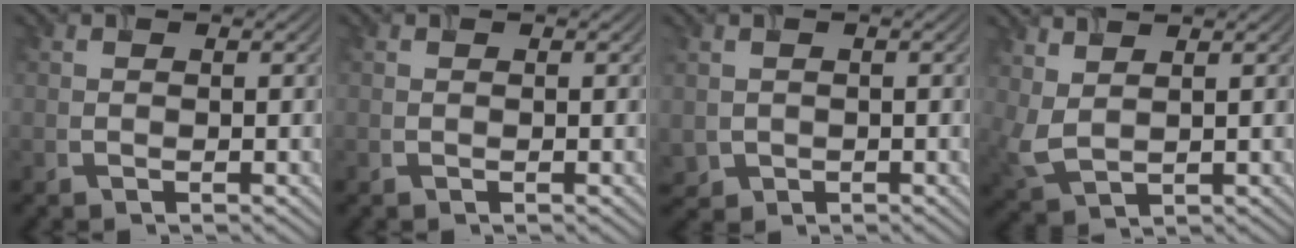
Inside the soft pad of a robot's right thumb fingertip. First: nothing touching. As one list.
[{"total": 0.0}, {"total": 1.7, "force": [0.0, 1.6, 0.4], "torque": [-0.019, -0.010, 0.004]}, {"total": 4.1, "force": [2.3, 1.8, 2.9], "torque": [-0.087, 0.003, 0.052]}]